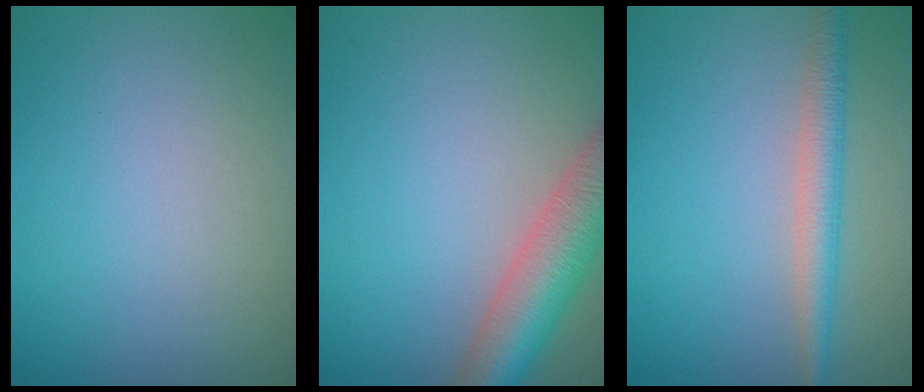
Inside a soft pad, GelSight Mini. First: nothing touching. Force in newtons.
{"total": 6.5, "press": 6.4, "slide": 0.6}
{"total": 2.9, "press": 2.9, "slide": 0.1}